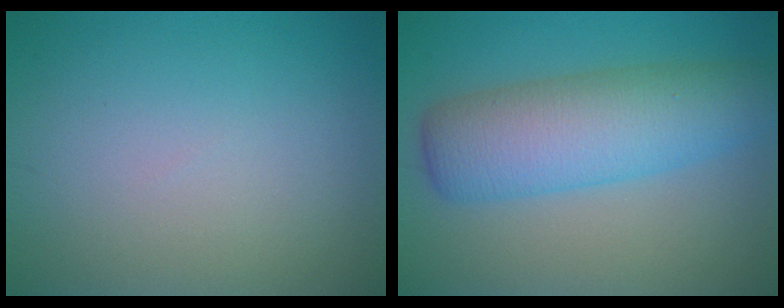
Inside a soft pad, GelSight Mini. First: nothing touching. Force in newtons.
{"total": 7.4, "press": 7.4, "slide": 0.3}